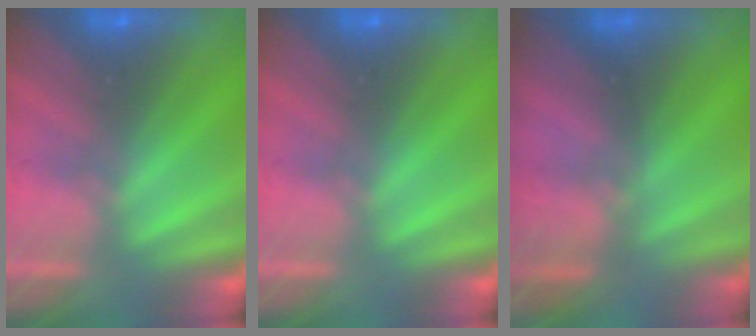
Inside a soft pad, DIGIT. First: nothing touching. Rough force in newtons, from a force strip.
{"total": 0.0}
{"total": 2.7}